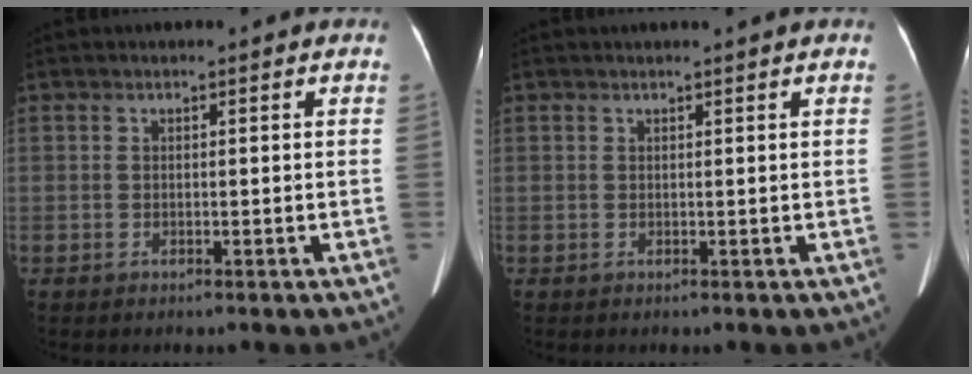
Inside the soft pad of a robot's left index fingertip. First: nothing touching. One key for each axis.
{"total": 0.9, "fx": 0.7, "fy": -0.3, "fz": 0.5, "tx": -0.011, "ty": 0.002, "tz": 0.019}